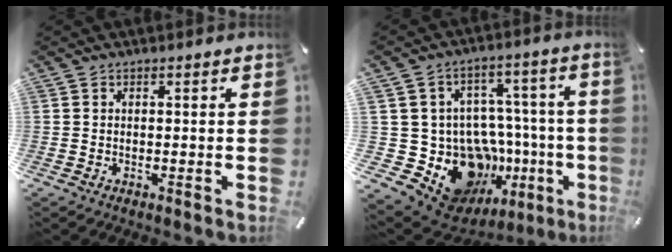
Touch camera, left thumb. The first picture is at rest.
{"total": 18.9, "force": [-7.3, 14.1, 10.3], "torque": [-0.163, 0.023, -0.082]}